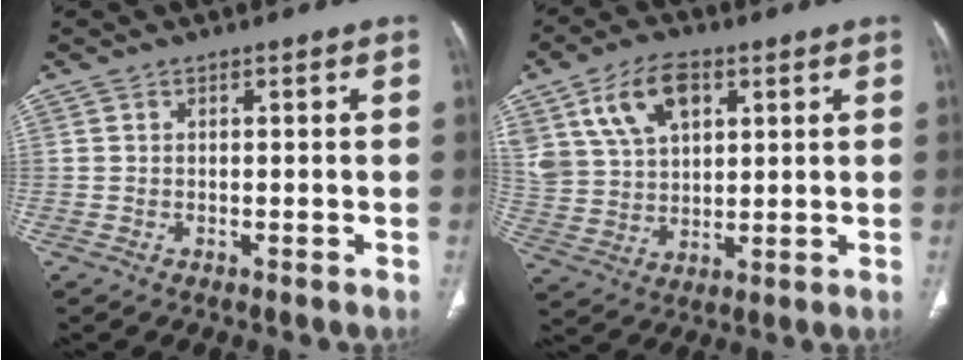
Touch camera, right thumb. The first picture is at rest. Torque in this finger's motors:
{"motor_torque": [0.10, 0.15, 0.87, 1.08, 0.09]}